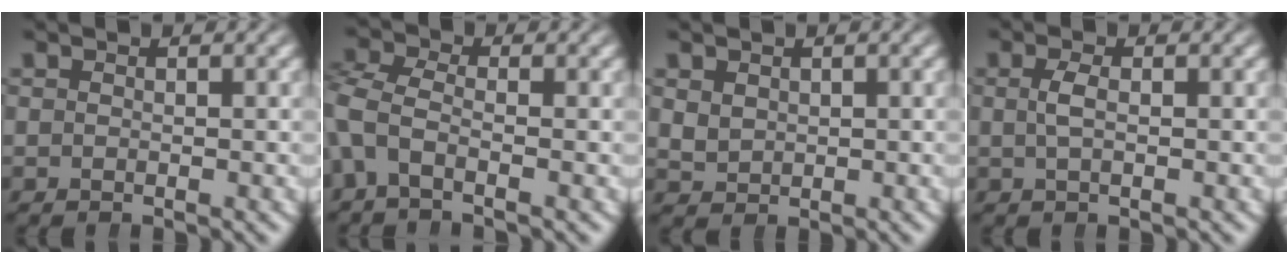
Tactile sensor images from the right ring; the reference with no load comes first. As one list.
[{"total": 3.8, "force": [-1.0, 2.8, 2.4], "torque": [-0.084, -0.022, -0.012]}, {"total": 2.2, "force": [0.7, 2.0, 0.6], "torque": [-0.026, -0.014, 0.028]}, {"total": 1.1, "force": [-0.2, 0.2, 1.1], "torque": [-0.028, -0.004, 0.001]}]